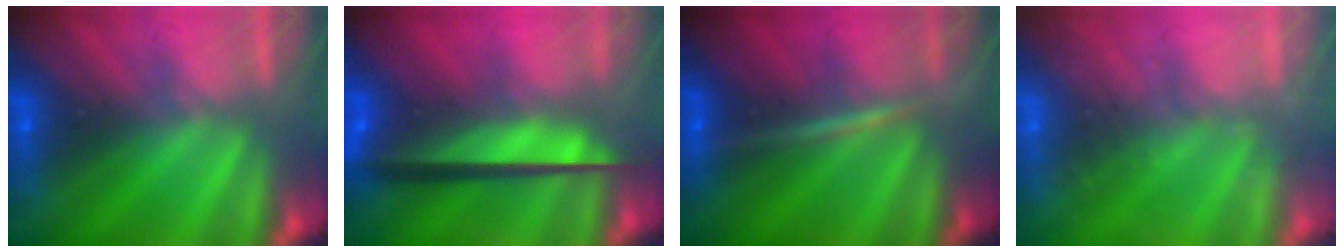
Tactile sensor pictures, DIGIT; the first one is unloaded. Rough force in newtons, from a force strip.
{"total": 7.3}
{"total": 3.2}
{"total": 1.7}